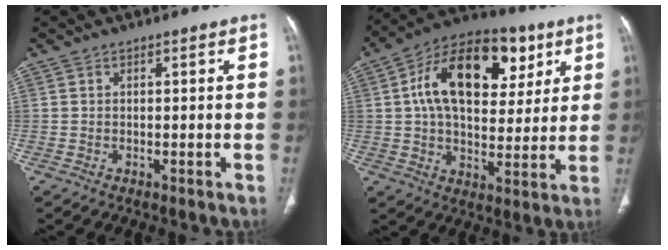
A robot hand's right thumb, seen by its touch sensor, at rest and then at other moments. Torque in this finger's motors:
{"motor_torque": [1.52, 2.85, 1.54, 0.21, 0.22]}